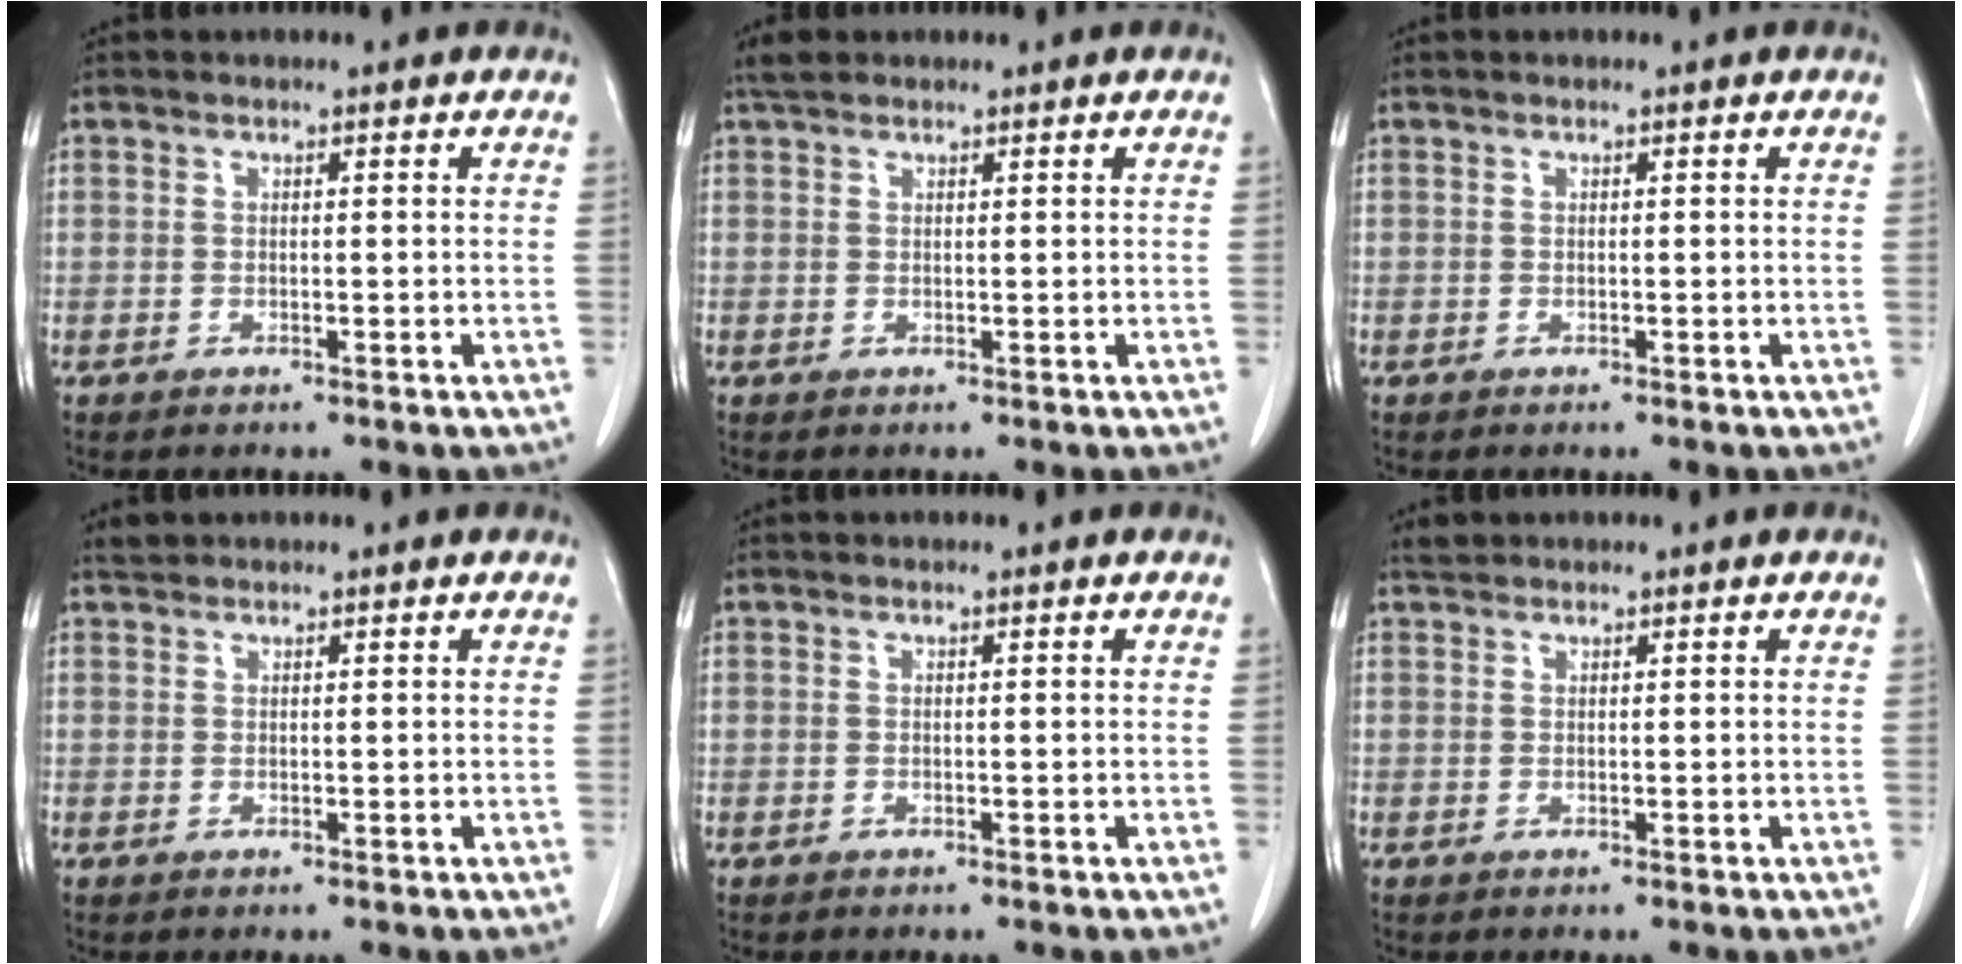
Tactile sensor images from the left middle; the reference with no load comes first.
{"total": 1.9, "force": [1.5, 0.9, 0.5], "torque": [-0.011, 0.013, 0.026]}
{"total": 0.0}
{"total": 0.8, "force": [0.8, 0.2, -0.1], "torque": [-0.004, 0.007, 0.016]}
{"total": 0.0}
{"total": 1.0, "force": [0.9, 0.3, 0.0], "torque": [-0.004, 0.008, 0.018]}